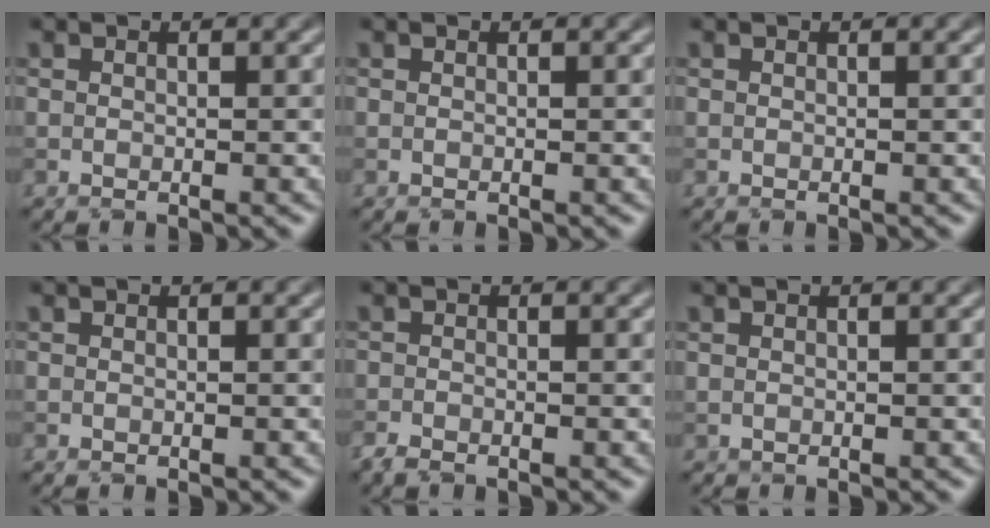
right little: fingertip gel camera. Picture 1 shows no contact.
{"total": 0.0}
{"total": 0.0}
{"total": 0.0}
{"total": 1.4, "force": [-1.2, 0.3, 0.7], "torque": [-0.017, -0.007, -0.029]}
{"total": 0.0}